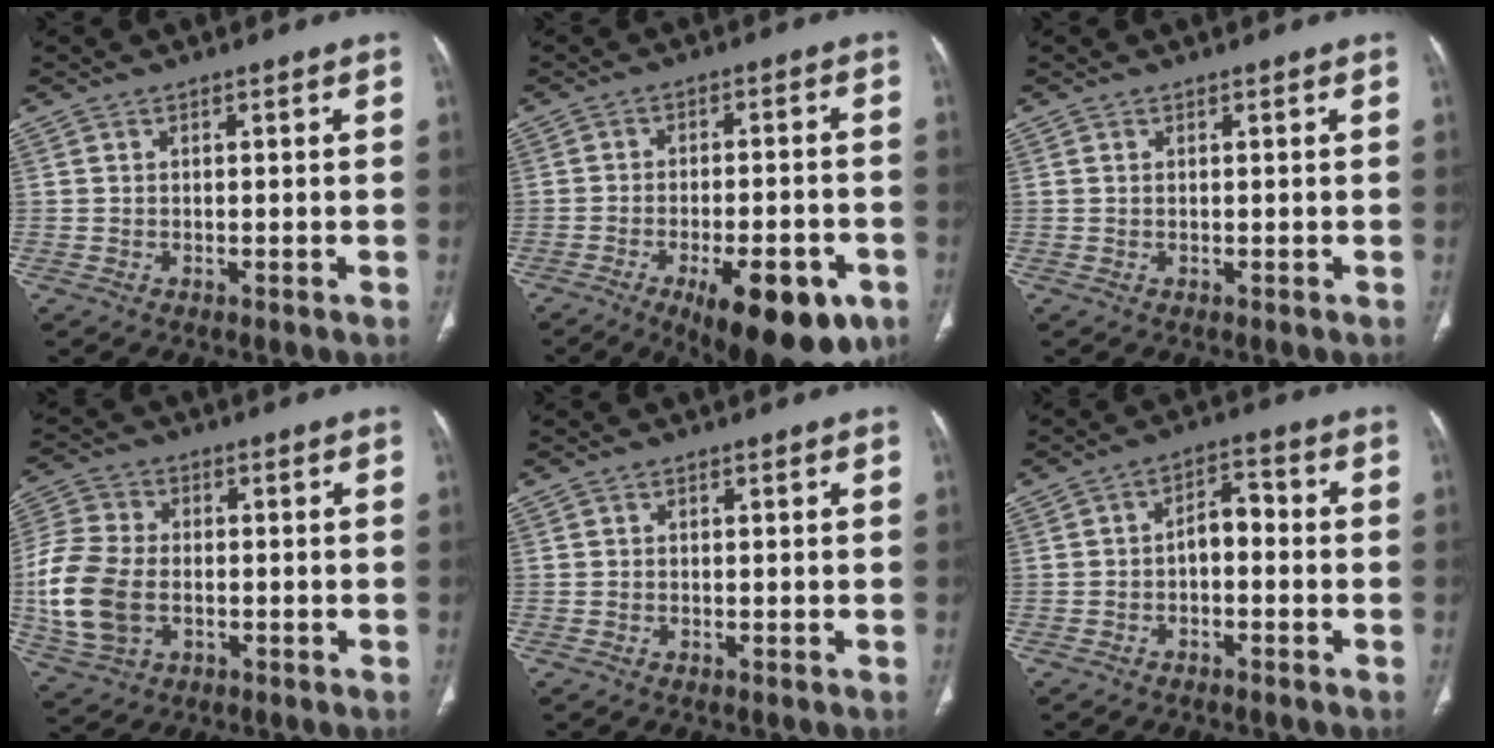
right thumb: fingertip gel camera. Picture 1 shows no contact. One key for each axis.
{"total": 17.2, "fx": -8.6, "fy": 6.6, "fz": 13.4, "tx": -0.147, "ty": 0.027, "tz": -0.110}
{"total": 0.0}
{"total": 14.0, "fx": -2.1, "fy": 9.6, "fz": 10.0, "tx": -0.220, "ty": 0.008, "tz": -0.037}
{"total": 0.0}
{"total": 5.1, "fx": -1.2, "fy": 3.0, "fz": 4.0, "tx": -0.051, "ty": 0.032, "tz": -0.028}